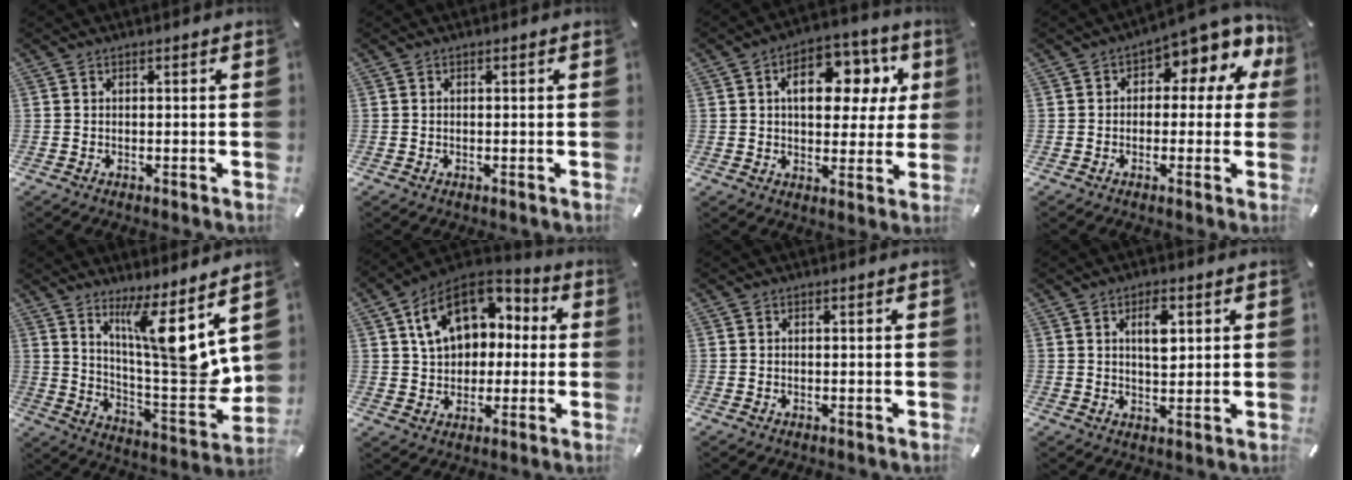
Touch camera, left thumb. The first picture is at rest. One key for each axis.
{"total": 0.0}
{"total": 13.7, "fx": 4.1, "fy": 9.1, "fz": 9.5, "tx": -0.130, "ty": -0.008, "tz": 0.067}
{"total": 7.0, "fx": 2.9, "fy": 4.0, "fz": 4.9, "tx": -0.065, "ty": -0.027, "tz": 0.046}
{"total": 14.2, "fx": 8.3, "fy": 1.9, "fz": 11.4, "tx": -0.167, "ty": -0.081, "tz": 0.133}
{"total": 14.8, "fx": 4.5, "fy": 11.7, "fz": 7.8, "tx": -0.142, "ty": -0.005, "tz": 0.088}
{"total": 0.0}
{"total": 5.3, "fx": 1.8, "fy": 2.7, "fz": 4.2, "tx": -0.061, "ty": -0.006, "tz": 0.023}